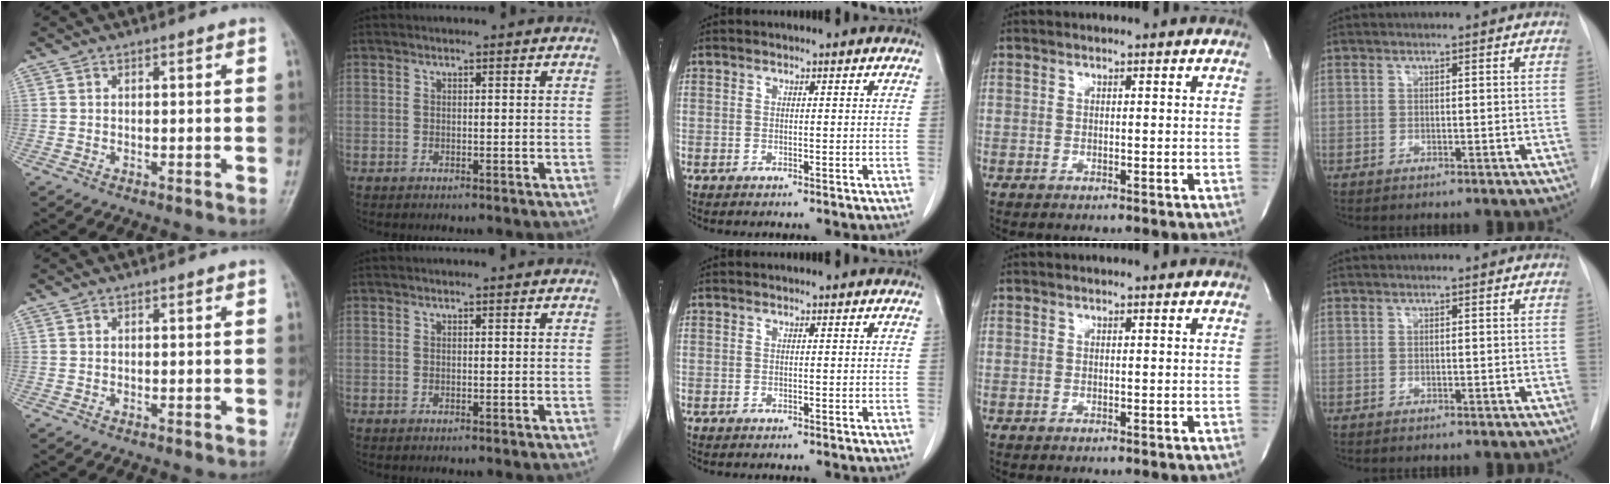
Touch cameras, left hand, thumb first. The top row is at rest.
{}